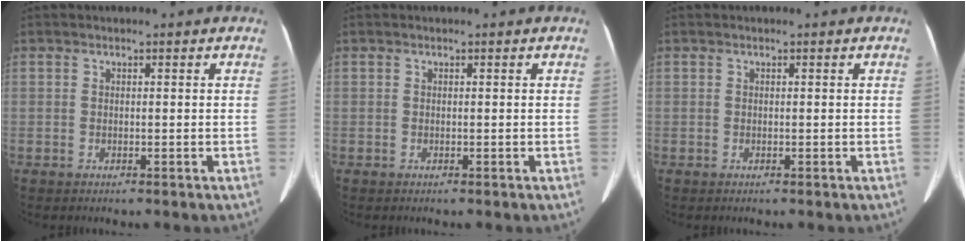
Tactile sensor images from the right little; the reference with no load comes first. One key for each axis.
{"total": 0.0}
{"total": 0.0}